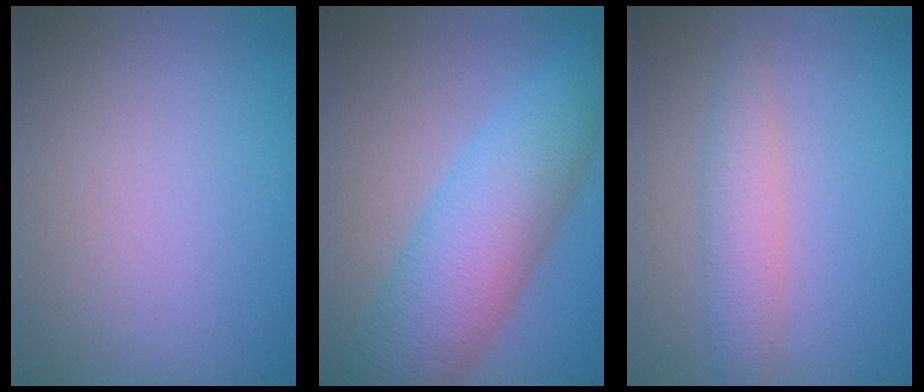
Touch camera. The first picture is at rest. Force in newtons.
{"total": 7.8, "press": 7.8, "slide": 0.1}
{"total": 2.4, "press": 2.4, "slide": 0.1}